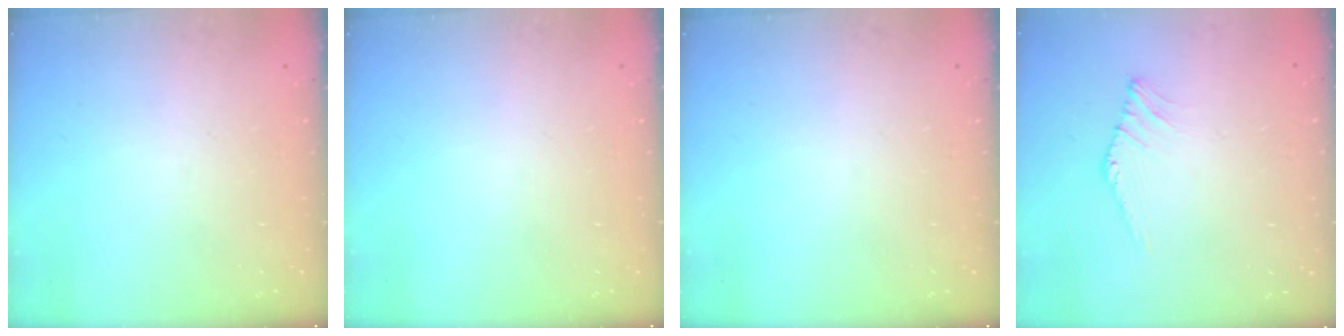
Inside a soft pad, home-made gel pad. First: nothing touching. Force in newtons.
{"total": 0.0}
{"total": 0.0}
{"total": 0.0}